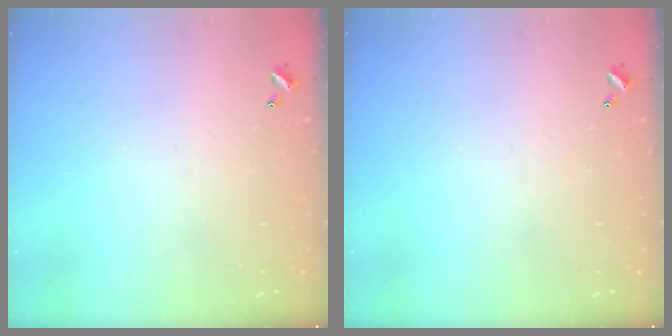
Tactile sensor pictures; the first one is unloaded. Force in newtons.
{"total": 0.0}